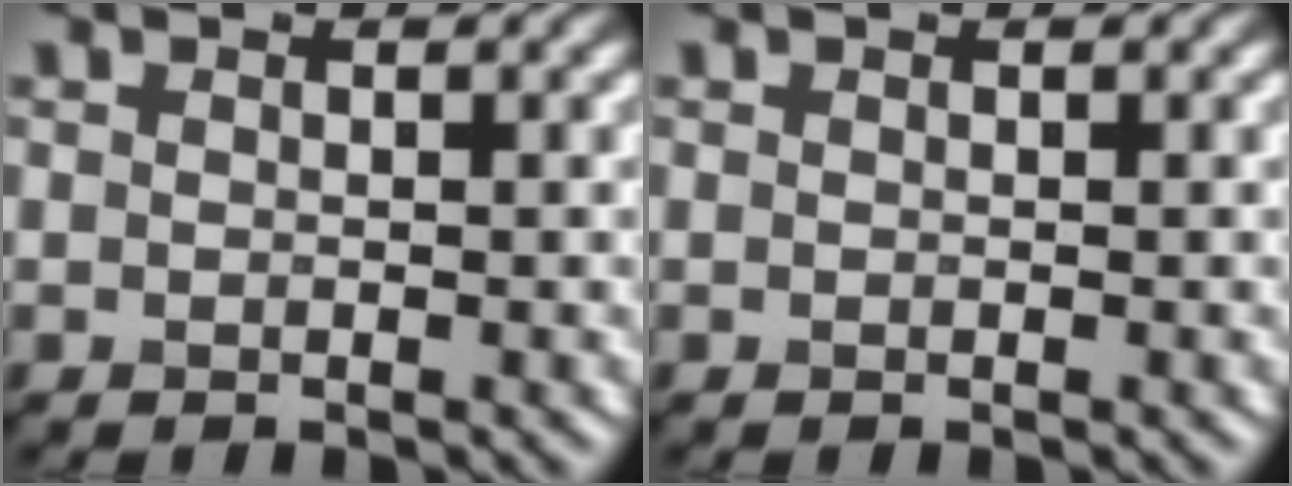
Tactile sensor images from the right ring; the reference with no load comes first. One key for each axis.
{"total": 0.0}